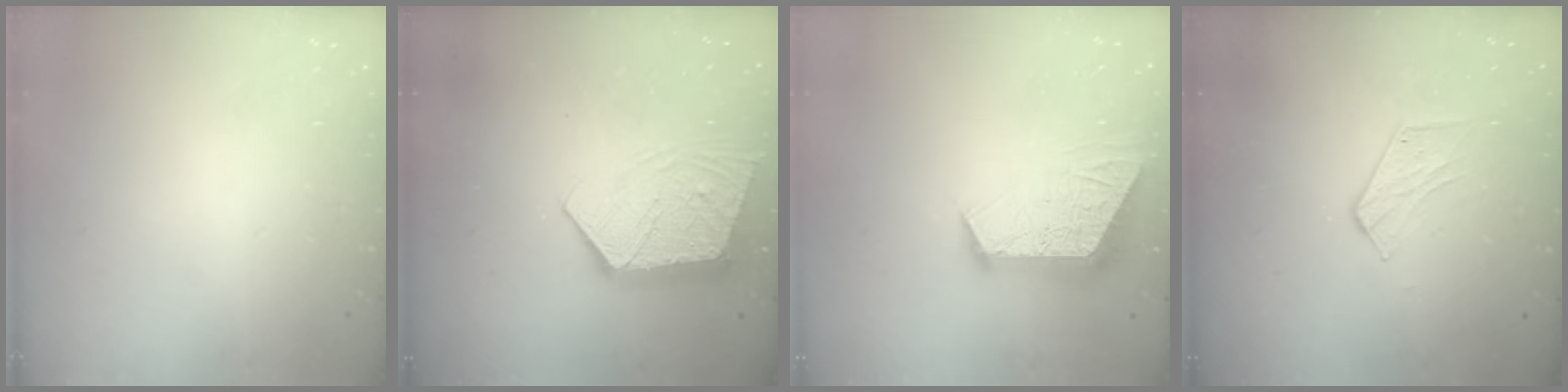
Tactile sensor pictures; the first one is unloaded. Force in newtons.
{"total": 10.6, "press": 10.5, "slide": 0.5}
{"total": 11.3, "press": 11.2, "slide": 1.0}
{"total": 5.8, "press": 5.8, "slide": 0.5}